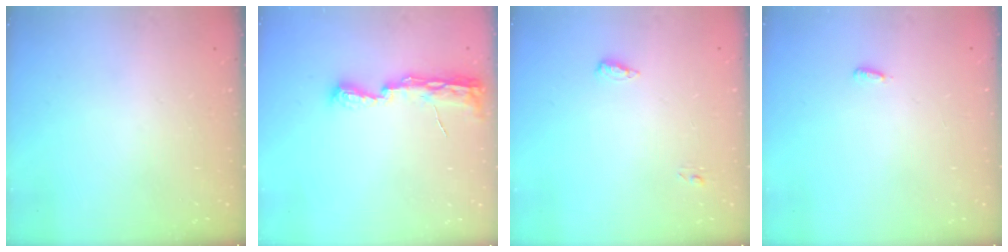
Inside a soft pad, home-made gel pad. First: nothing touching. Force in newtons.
{"total": 8.2, "press": 8.2, "slide": 1.0}
{"total": 4.9, "press": 4.6, "slide": 1.5}
{"total": 2.7, "press": 2.6, "slide": 0.9}